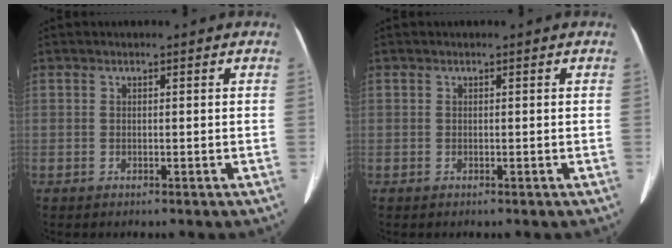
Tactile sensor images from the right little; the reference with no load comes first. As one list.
[{"total": 0.0}]